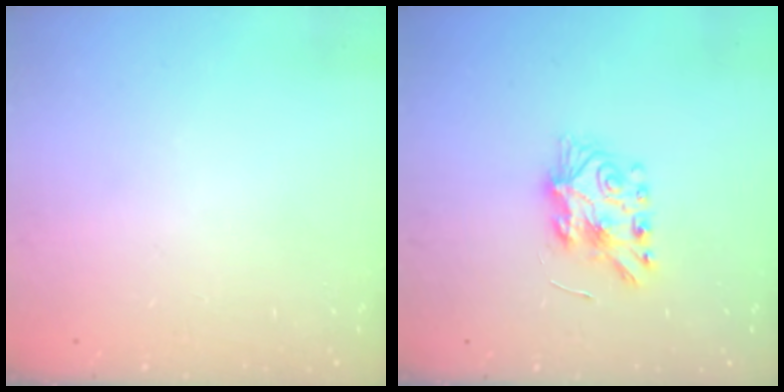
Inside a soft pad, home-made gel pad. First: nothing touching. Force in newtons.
{"total": 7.7, "press": 7.7, "slide": 0.6}